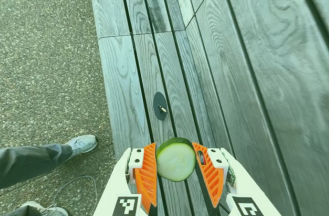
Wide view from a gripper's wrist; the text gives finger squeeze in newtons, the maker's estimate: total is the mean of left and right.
{"total": 12.3, "left": 12.9, "right": 11.7}